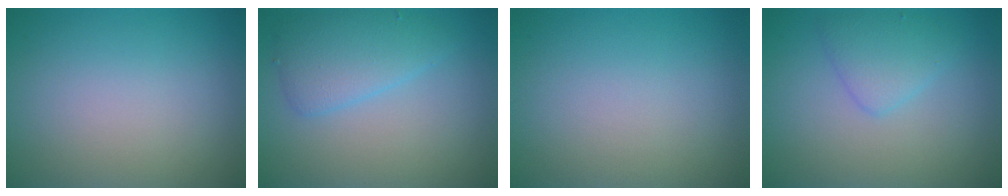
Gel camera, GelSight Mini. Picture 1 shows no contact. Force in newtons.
{"total": 3.5, "press": 3.5, "slide": 0.2}
{"total": 0.0}
{"total": 2.5, "press": 2.5, "slide": 0.1}